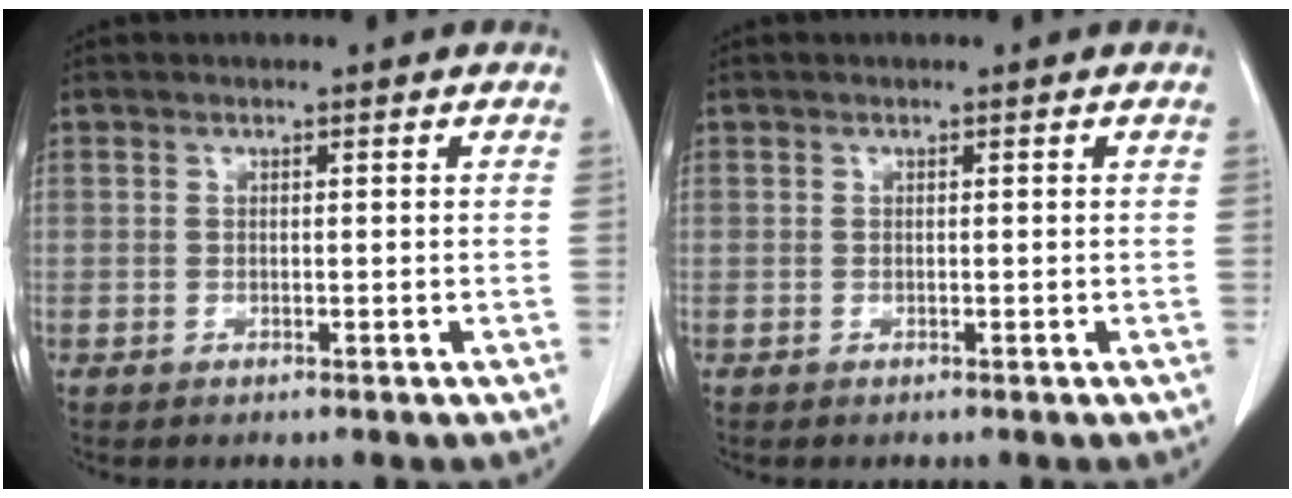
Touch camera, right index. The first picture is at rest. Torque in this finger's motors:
{"motor_torque": [0.00, 0.00, 0.00, 0.00]}